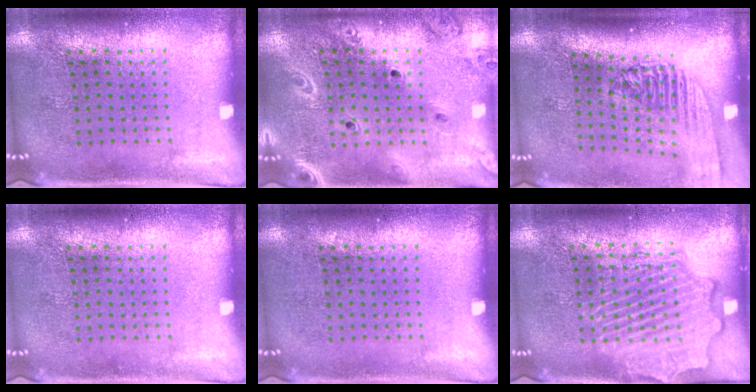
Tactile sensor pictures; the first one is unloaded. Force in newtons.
{"total": 2.1, "press": 1.9, "slide": 0.9}
{"total": 2.1, "press": 1.7, "slide": 1.3}
{"total": 0.0}
{"total": 0.0}
{"total": 4.3, "press": 4.3, "slide": 0.5}